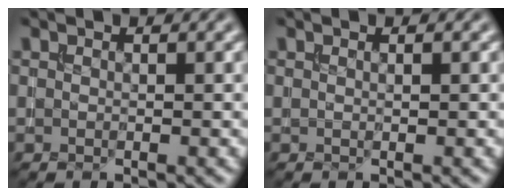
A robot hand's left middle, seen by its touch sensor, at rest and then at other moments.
{"total": 0.6, "force": [0.3, 0.2, 0.5], "torque": [-0.002, -0.005, 0.004]}